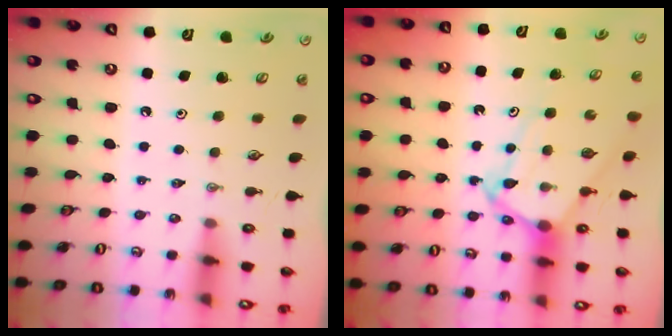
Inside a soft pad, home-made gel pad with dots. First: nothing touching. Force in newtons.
{"total": 7.7, "press": 7.6, "slide": 0.6}